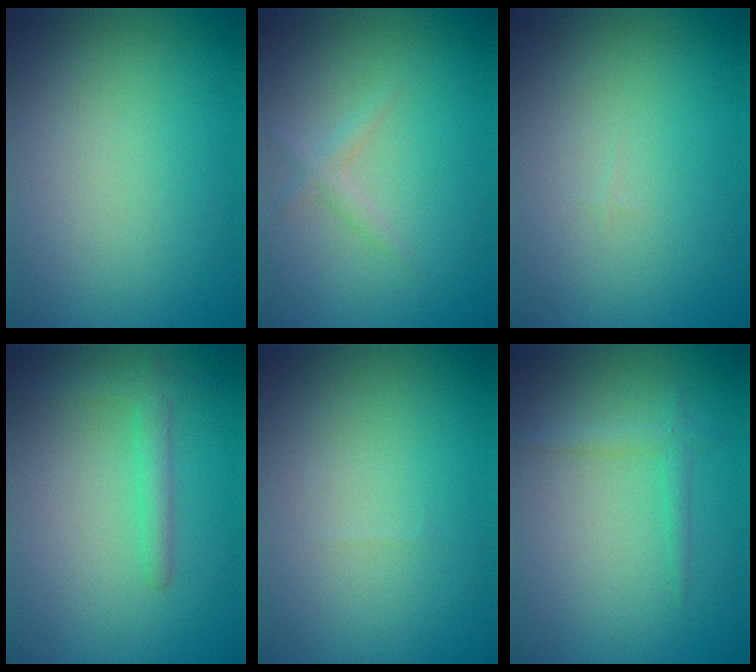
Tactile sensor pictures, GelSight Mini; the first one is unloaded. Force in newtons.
{"total": 1.1, "press": 1.1, "slide": 0.0}
{"total": 0.0}
{"total": 2.0, "press": 2.0, "slide": 0.2}
{"total": 0.0}
{"total": 1.4, "press": 1.4, "slide": 0.0}